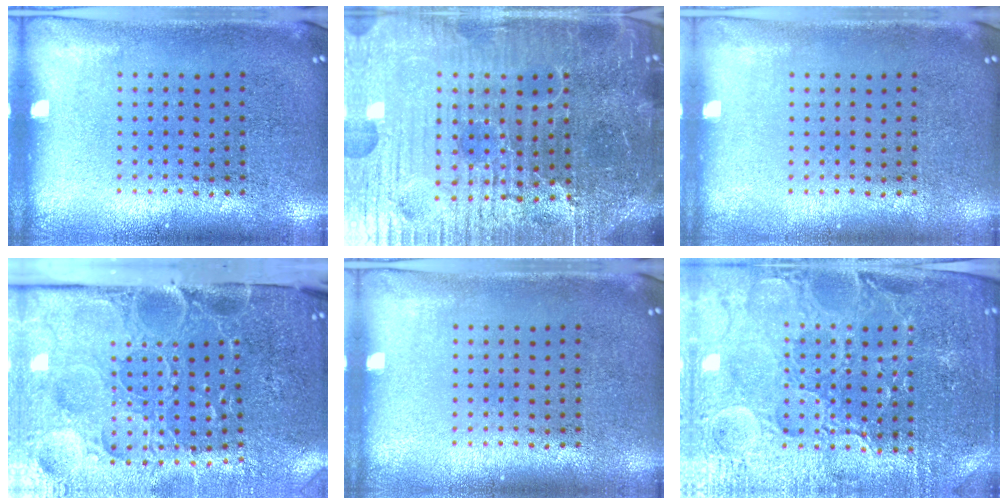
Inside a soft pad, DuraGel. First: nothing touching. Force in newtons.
{"total": 6.8, "press": 6.1, "slide": 3.1}
{"total": 0.0}
{"total": 5.3, "press": 4.4, "slide": 3.0}
{"total": 0.0}
{"total": 4.3, "press": 4.1, "slide": 1.2}